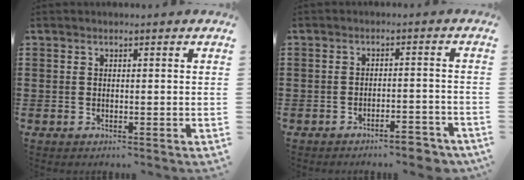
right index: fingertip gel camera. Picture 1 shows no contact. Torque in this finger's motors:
{"motor_torque": [0.63, 0.67, 0.19, 0.00]}